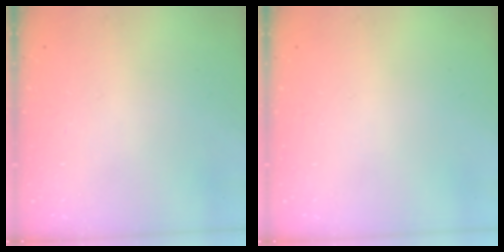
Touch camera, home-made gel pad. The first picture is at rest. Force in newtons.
{"total": 0.0}